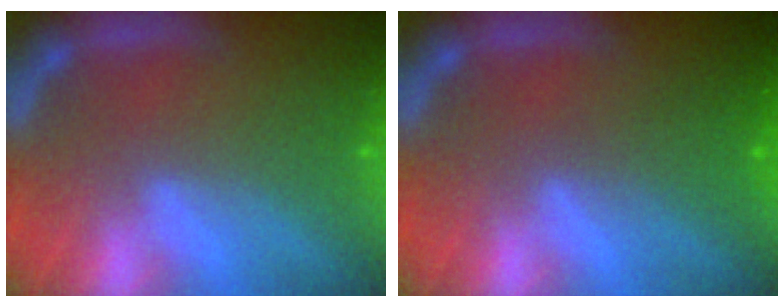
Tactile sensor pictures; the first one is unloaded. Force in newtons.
{"total": 2.0}